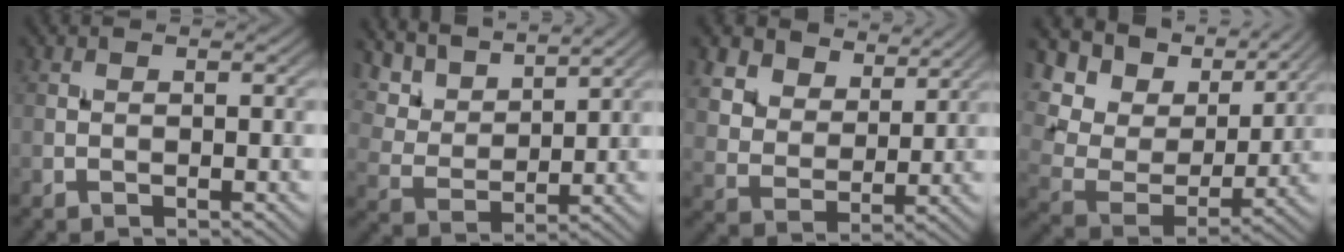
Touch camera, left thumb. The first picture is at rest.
{"total": 7.6, "force": [6.1, 2.8, 3.4], "torque": [-0.090, -0.016, 0.136]}
{"total": 9.9, "force": [6.9, 5.7, 4.1], "torque": [-0.120, -0.022, 0.148]}
{"total": 13.5, "force": [7.5, 8.1, 7.7], "torque": [-0.205, 0.013, 0.134]}